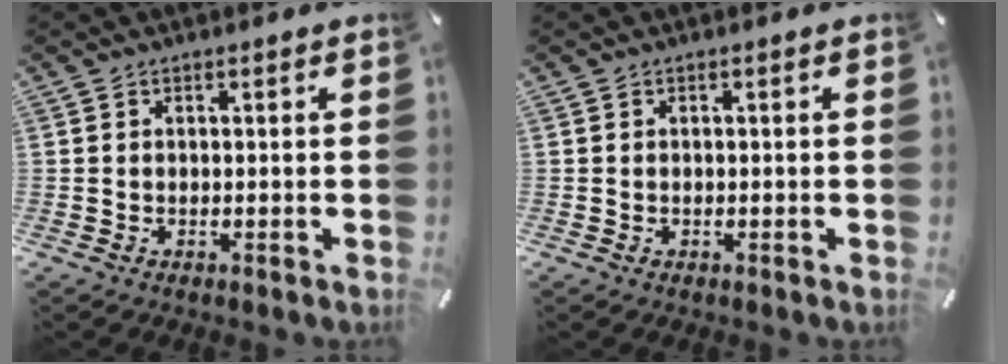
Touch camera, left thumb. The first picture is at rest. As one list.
[{"total": 0.0}]